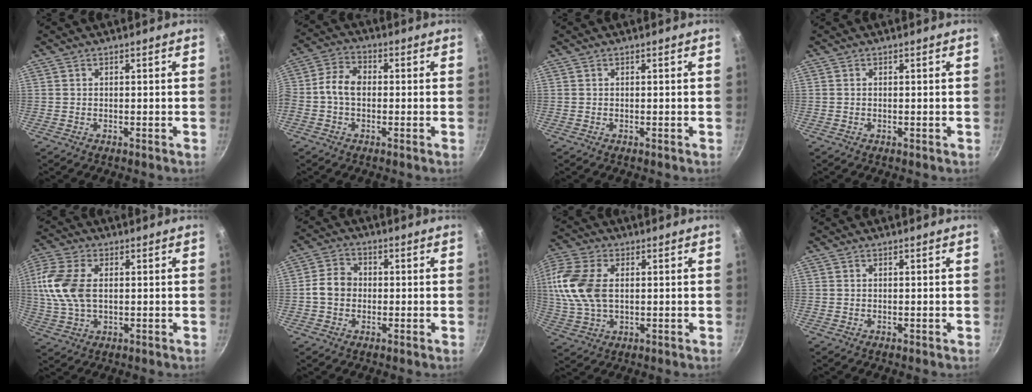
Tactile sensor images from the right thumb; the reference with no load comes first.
{"total": 6.5, "force": [-0.5, 4.5, 4.7], "torque": [-0.086, 0.023, -0.027]}
{"total": 0.0}
{"total": 0.0}
{"total": 11.6, "force": [1.3, 7.0, 9.1], "torque": [-0.189, 0.010, 0.019]}
{"total": 5.7, "force": [-0.5, 4.8, 3.0], "torque": [-0.035, 0.016, -0.021]}
{"total": 13.5, "force": [1.7, 8.5, 10.4], "torque": [-0.215, 0.009, 0.027]}
{"total": 0.0}